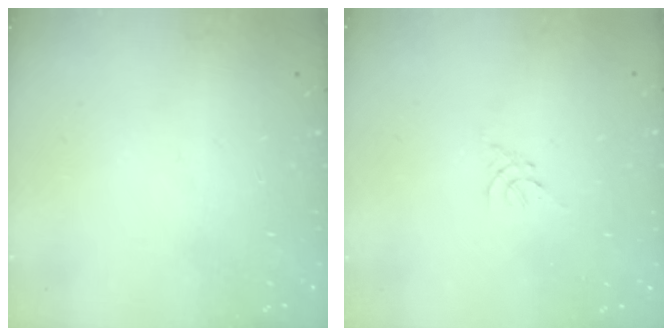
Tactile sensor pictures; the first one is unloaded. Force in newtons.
{"total": 0.5, "press": 0.4, "slide": 0.3}